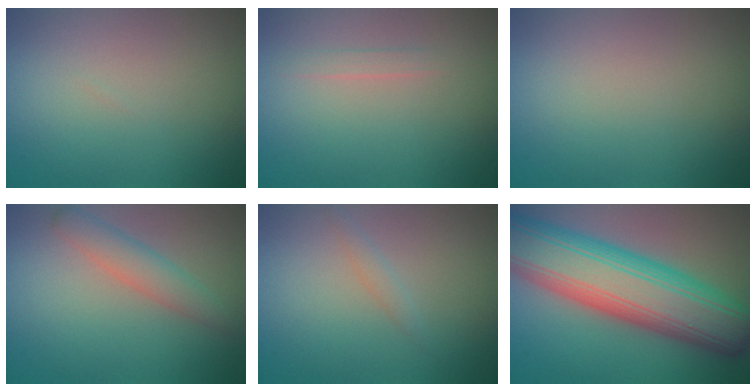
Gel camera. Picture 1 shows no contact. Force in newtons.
{"total": 0.8, "press": 0.8, "slide": 0.0}
{"total": 0.0}
{"total": 2.7, "press": 2.7, "slide": 0.1}
{"total": 1.0, "press": 0.9, "slide": 0.2}
{"total": 13.8, "press": 13.8, "slide": 0.4}